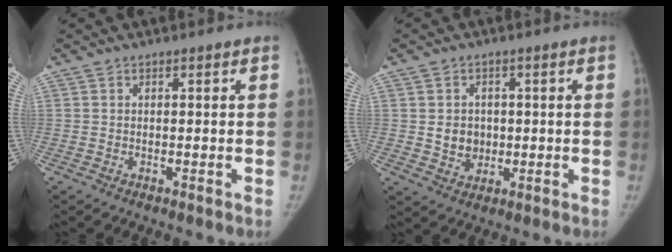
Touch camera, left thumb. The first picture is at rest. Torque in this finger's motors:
{"motor_torque": [0.61, 0.55, 0.53, -0.40, 0.16]}